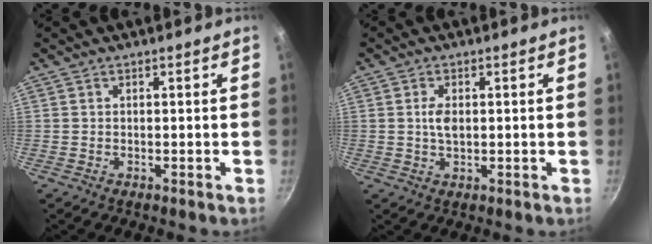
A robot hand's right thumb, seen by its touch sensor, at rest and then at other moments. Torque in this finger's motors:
{"motor_torque": [0.50, 0.47, 0.34, 0.08, 0.01]}